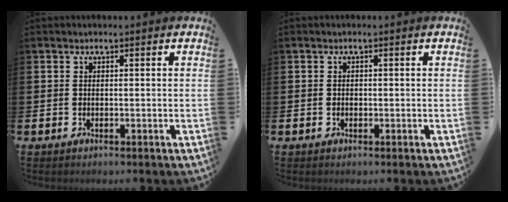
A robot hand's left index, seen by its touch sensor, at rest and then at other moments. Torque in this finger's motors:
{"motor_torque": [0.00, -0.02, -0.11, -0.01]}